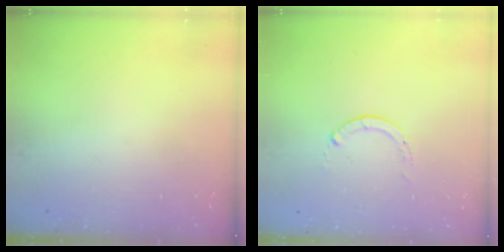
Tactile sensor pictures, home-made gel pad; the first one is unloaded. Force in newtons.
{"total": 0.0}